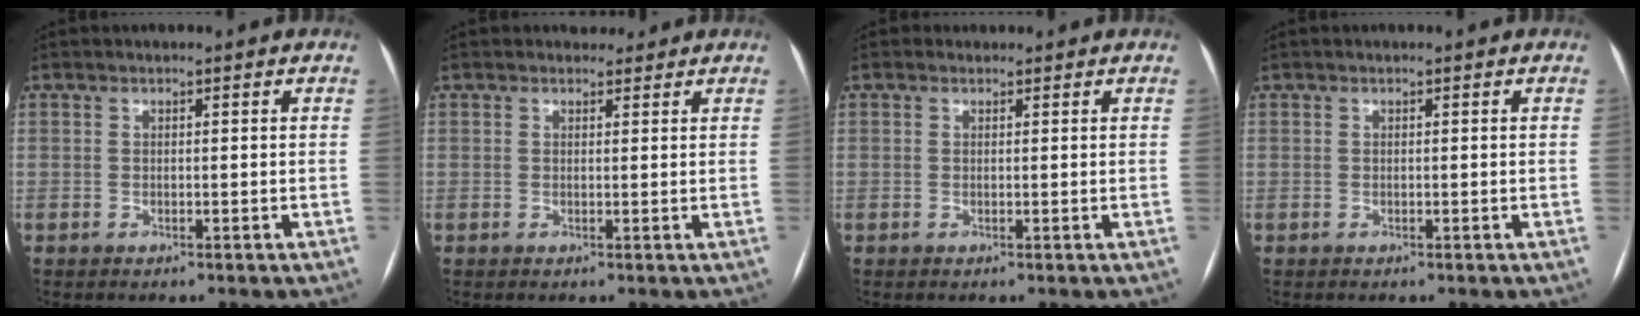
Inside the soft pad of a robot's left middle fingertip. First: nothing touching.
{"total": 1.8, "force": [1.5, 0.9, 0.0], "torque": [0.003, 0.004, 0.020]}
{"total": 0.6, "force": [0.5, 0.4, 0.0], "torque": [-0.001, 0.002, 0.005]}
{"total": 0.0}